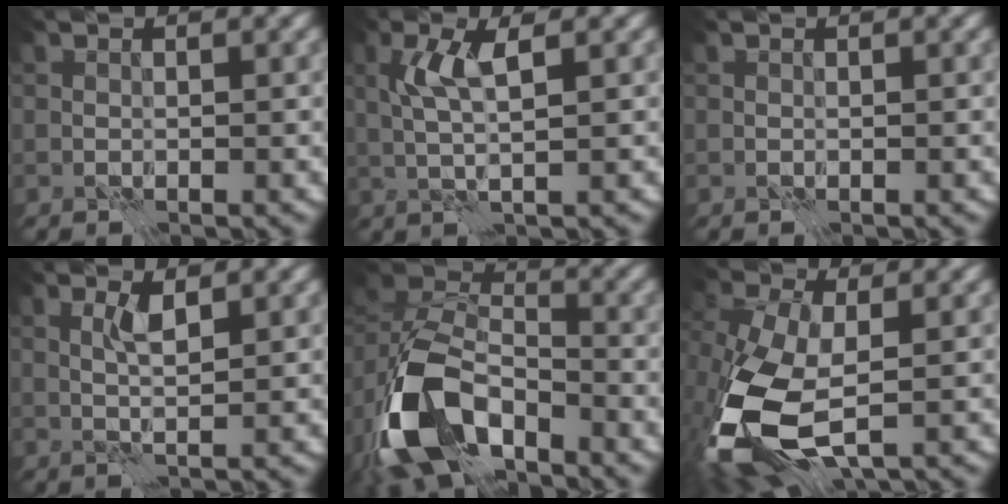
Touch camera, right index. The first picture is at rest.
{"total": 3.2, "force": [1.5, 0.0, 2.8], "torque": [-0.059, 0.005, 0.028]}
{"total": 0.0}
{"total": 1.6, "force": [0.9, -0.2, 1.3], "torque": [-0.027, 0.003, 0.014]}
{"total": 10.6, "force": [-5.8, 5.9, 6.6], "torque": [-0.138, -0.008, -0.113]}
{"total": 11.2, "force": [-3.0, 6.1, 9.0], "torque": [-0.232, -0.032, -0.053]}